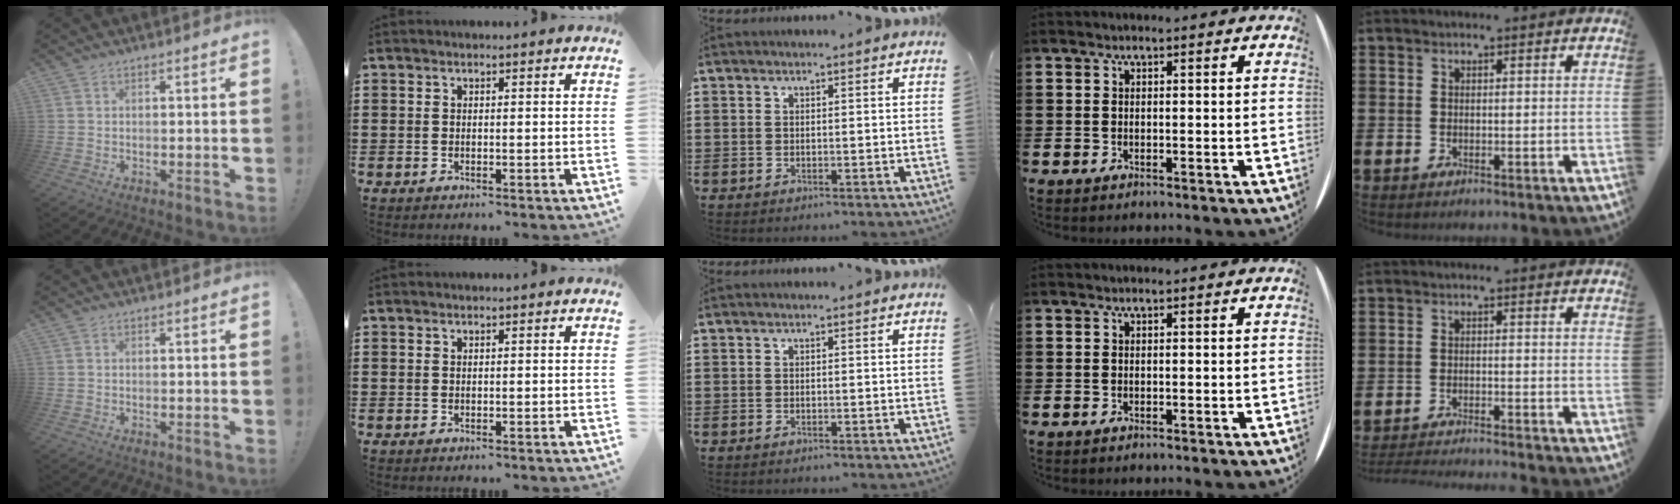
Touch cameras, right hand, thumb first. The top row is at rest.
{"little": {"total": 2.1, "force": [-2.1, -0.3, 0.2], "torque": [-0.003, 0.002, -0.043]}}